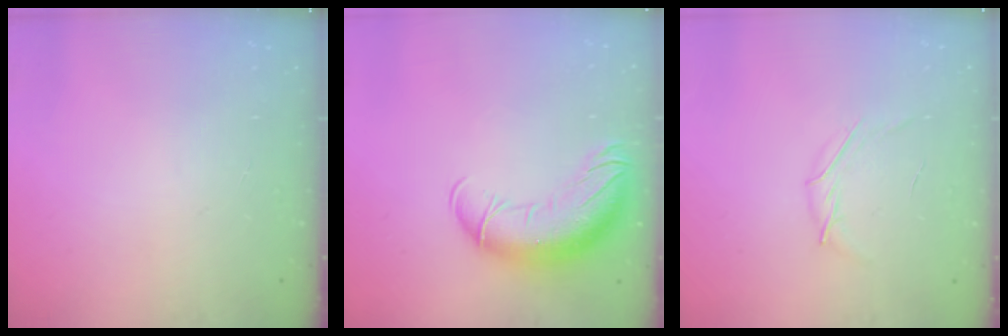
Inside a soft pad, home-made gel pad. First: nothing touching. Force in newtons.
{"total": 15.8, "press": 15.4, "slide": 3.6}
{"total": 2.8, "press": 2.7, "slide": 0.7}